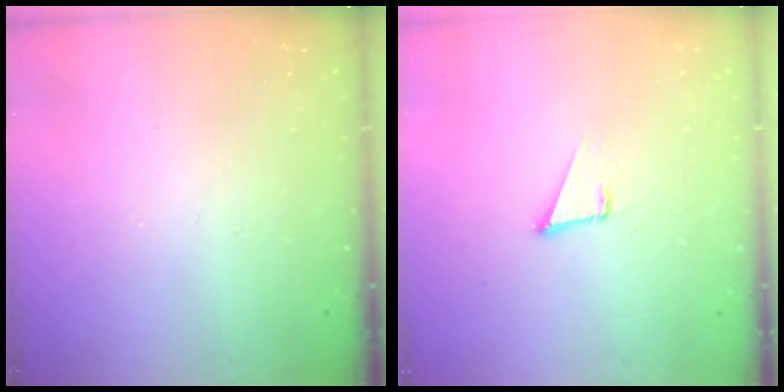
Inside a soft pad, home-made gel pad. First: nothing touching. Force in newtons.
{"total": 1.7, "press": 1.7, "slide": 0.1}